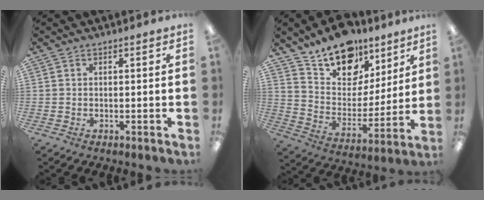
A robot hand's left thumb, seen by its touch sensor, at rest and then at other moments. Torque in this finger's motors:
{"motor_torque": [0.30, 0.51, 1.22, -1.55, 0.14]}